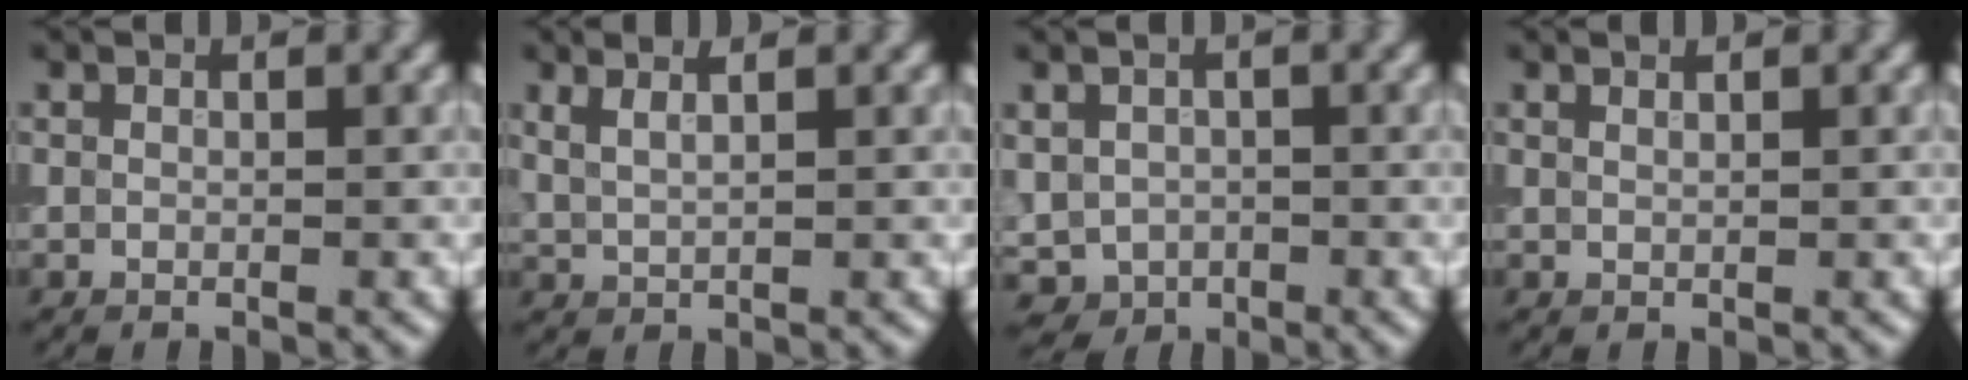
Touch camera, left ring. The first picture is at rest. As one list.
[{"total": 3.0, "force": [2.3, 1.0, 1.6], "torque": [-0.009, 0.016, 0.018]}, {"total": 2.2, "force": [-0.3, 2.1, 0.6], "torque": [-0.021, -0.001, 0.002]}, {"total": 0.9, "force": [0.8, 0.3, 0.4], "torque": [0.000, 0.005, 0.008]}]